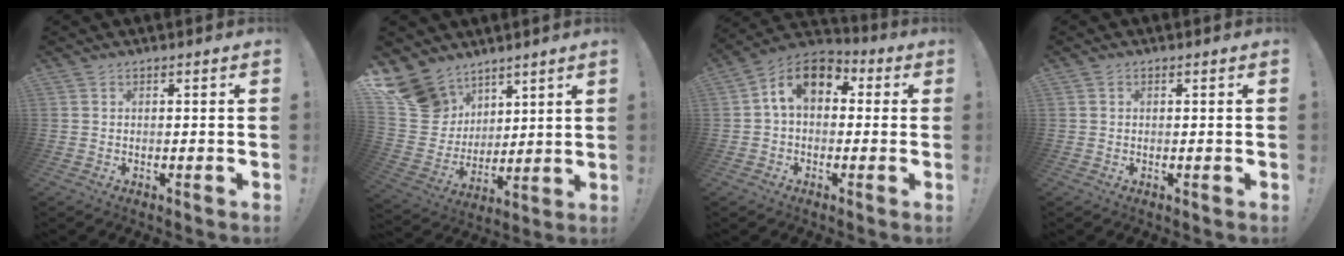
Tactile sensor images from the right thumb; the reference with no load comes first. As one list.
[{"total": 13.8, "force": [9.3, 9.8, 2.8], "torque": [-0.057, -0.065, 0.189]}, {"total": 11.6, "force": [2.7, 7.8, 8.1], "torque": [-0.135, 0.016, 0.057]}, {"total": 0.0}]